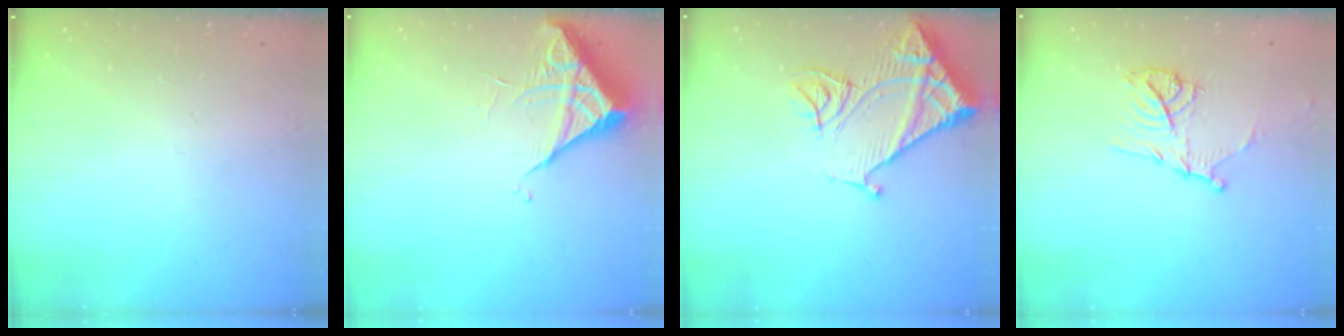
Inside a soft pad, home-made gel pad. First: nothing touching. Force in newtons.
{"total": 5.8, "press": 5.8, "slide": 0.2}
{"total": 14.3, "press": 14.2, "slide": 1.8}
{"total": 11.8, "press": 11.8, "slide": 0.5}